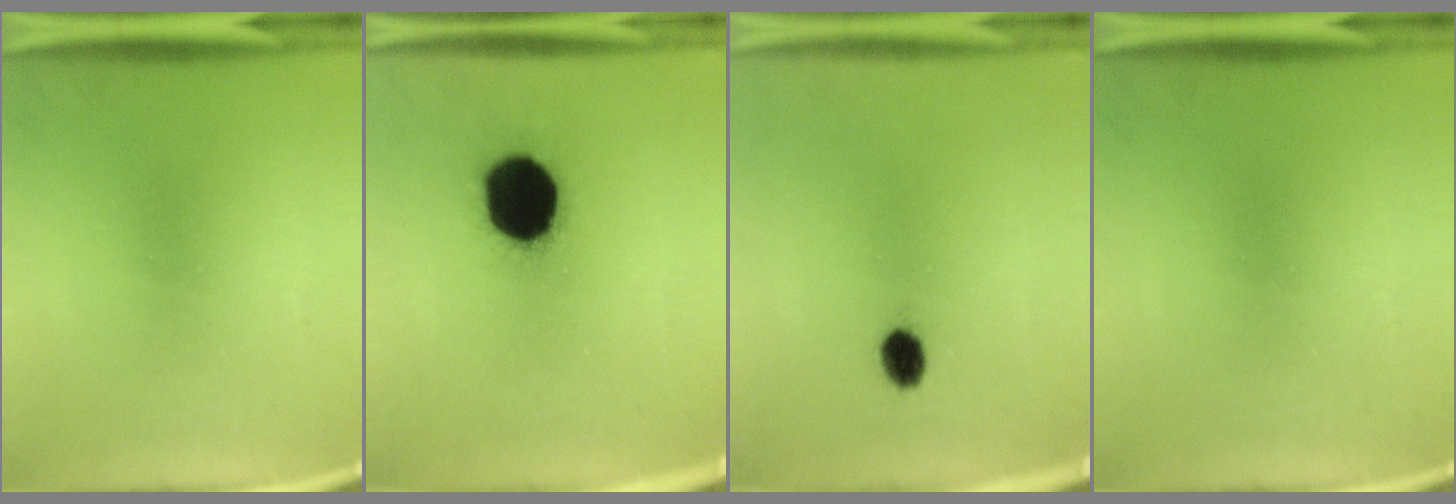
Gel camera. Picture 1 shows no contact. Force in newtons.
{"total": 19.7}
{"total": 3.5}
{"total": 0.0}